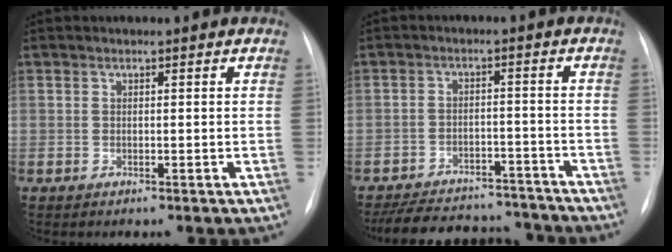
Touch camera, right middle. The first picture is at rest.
{"total": 17.0, "force": [-15.3, 5.3, 5.0], "torque": [-0.104, 0.008, -0.210]}